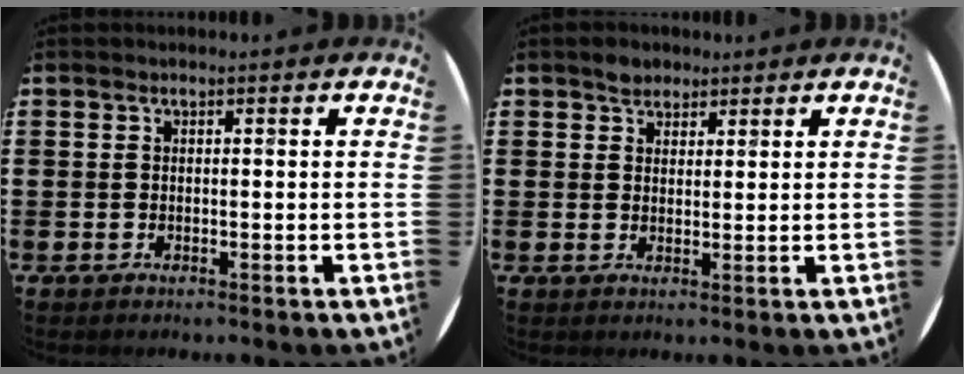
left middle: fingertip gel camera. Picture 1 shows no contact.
{"total": 2.2, "force": [1.9, 1.1, 0.1], "torque": [0.004, 0.001, 0.037]}